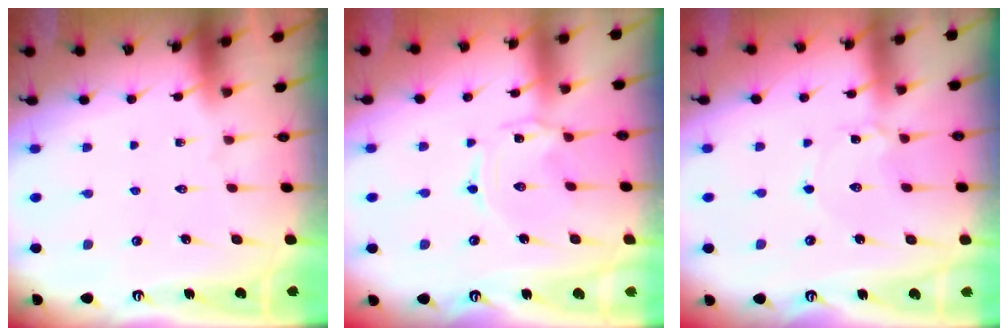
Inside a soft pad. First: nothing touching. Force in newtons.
{"total": 1.2, "press": 1.2, "slide": 0.1}
{"total": 1.9, "press": 1.9, "slide": 0.2}